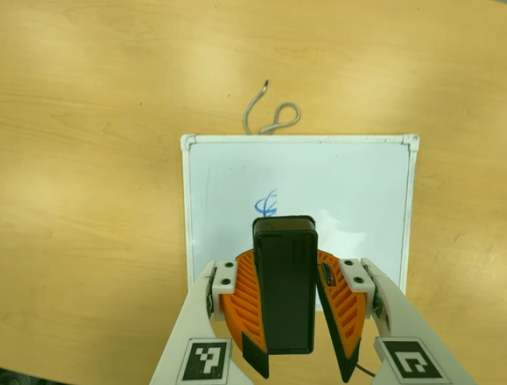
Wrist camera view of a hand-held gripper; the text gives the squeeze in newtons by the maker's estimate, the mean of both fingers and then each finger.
{"total": 10.3, "left": 9.7, "right": 11.0}